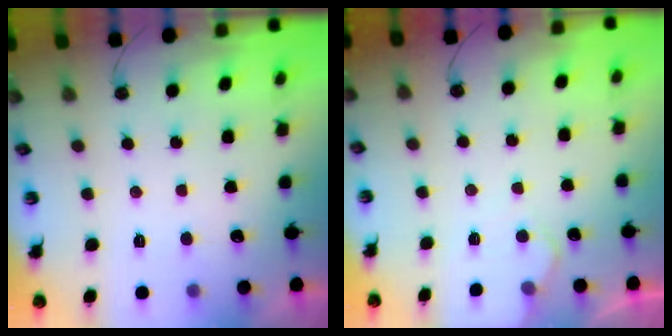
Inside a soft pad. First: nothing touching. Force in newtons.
{"total": 4.1, "press": 4.0, "slide": 0.5}